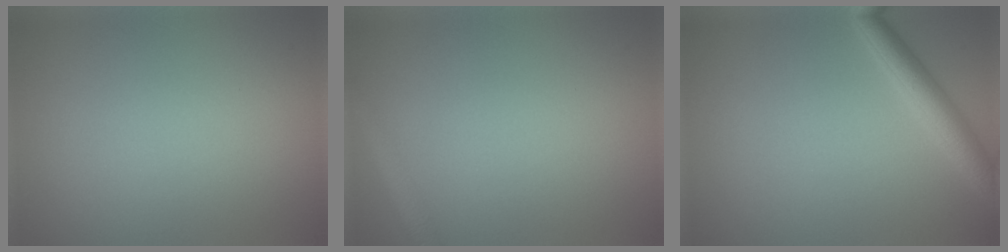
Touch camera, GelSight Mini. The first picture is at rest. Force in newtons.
{"total": 1.7, "press": 1.7, "slide": 0.1}
{"total": 2.8, "press": 2.8, "slide": 0.1}